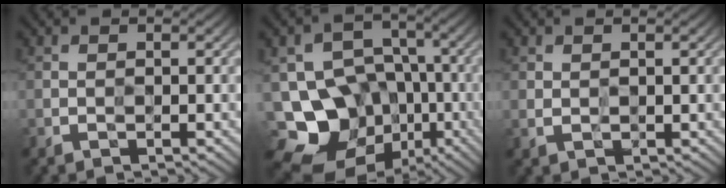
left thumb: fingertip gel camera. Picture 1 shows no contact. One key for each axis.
{"total": 16.3, "fx": -7.0, "fy": 13.3, "fz": 6.3, "tx": -0.156, "ty": -0.031, "tz": -0.106}
{"total": 1.4, "fx": 0.7, "fy": 0.9, "fz": 0.7, "tx": -0.021, "ty": -0.004, "tz": 0.015}